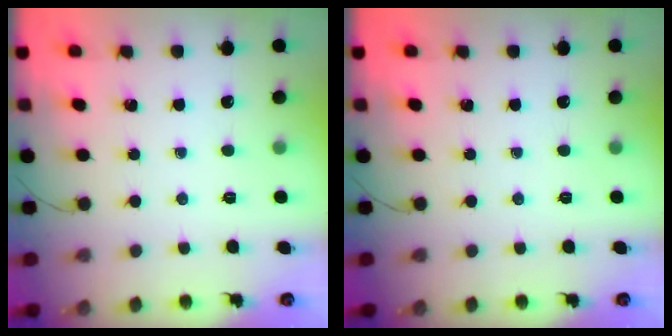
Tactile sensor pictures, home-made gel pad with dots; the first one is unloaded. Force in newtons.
{"total": 0.0}